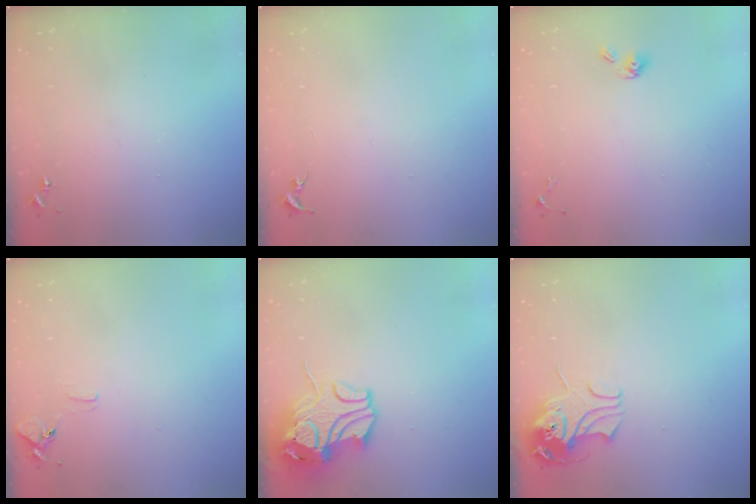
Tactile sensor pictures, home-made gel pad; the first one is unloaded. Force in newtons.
{"total": 0.0}
{"total": 5.6, "press": 5.1, "slide": 2.3}
{"total": 6.2, "press": 6.1, "slide": 0.6}
{"total": 12.8, "press": 12.7, "slide": 1.8}
{"total": 11.0, "press": 10.9, "slide": 1.5}